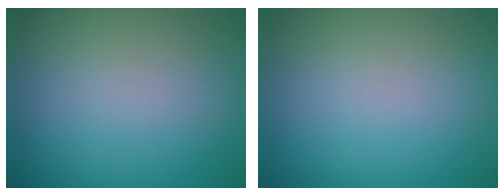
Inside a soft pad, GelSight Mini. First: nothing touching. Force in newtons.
{"total": 0.0}